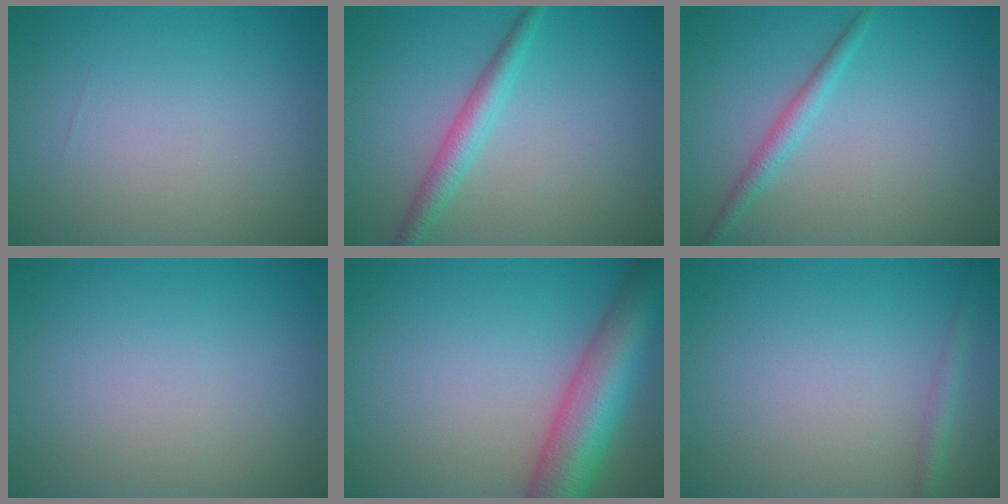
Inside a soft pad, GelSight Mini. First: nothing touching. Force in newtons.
{"total": 2.6, "press": 2.6, "slide": 0.0}
{"total": 1.8, "press": 1.8, "slide": 0.0}
{"total": 0.0}
{"total": 8.8, "press": 8.8, "slide": 0.4}
{"total": 1.3, "press": 1.3, "slide": 0.1}